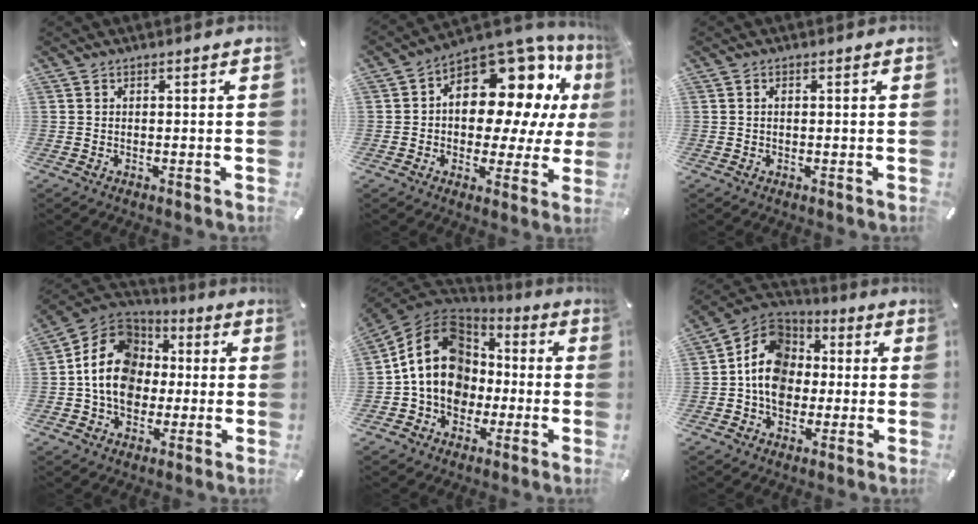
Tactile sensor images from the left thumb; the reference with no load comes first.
{"total": 16.7, "force": [6.4, 10.4, 11.4], "torque": [-0.162, -0.063, 0.106]}
{"total": 0.8, "force": [0.0, 0.4, 0.6], "torque": [-0.012, 0.003, -0.001]}
{"total": 15.0, "force": [-0.9, 12.8, 7.8], "torque": [-0.177, 0.019, -0.017]}
{"total": 16.4, "force": [-0.9, 14.2, 8.1], "torque": [-0.166, 0.017, -0.013]}
{"total": 12.8, "force": [-1.1, 10.9, 6.6], "torque": [-0.142, 0.018, -0.022]}